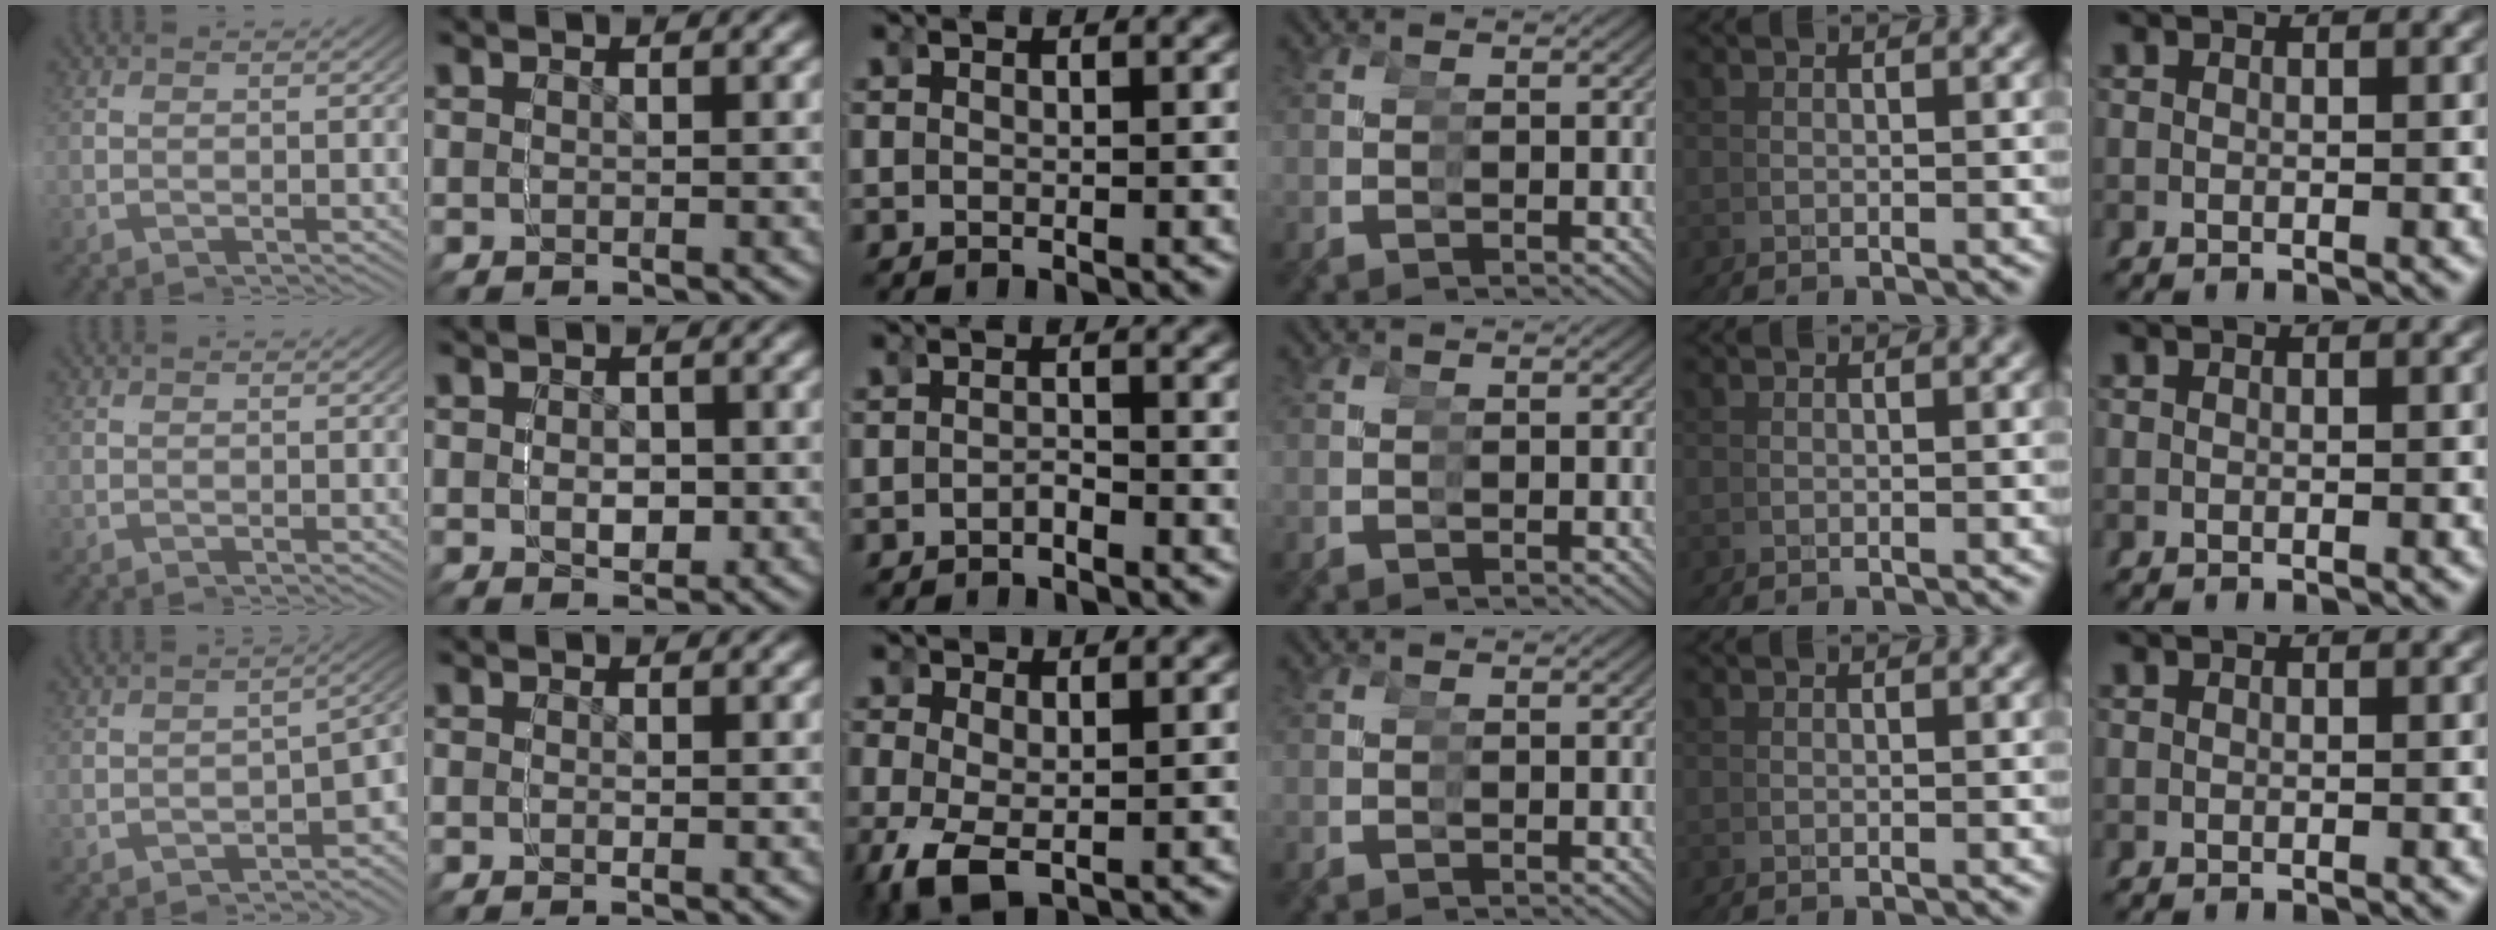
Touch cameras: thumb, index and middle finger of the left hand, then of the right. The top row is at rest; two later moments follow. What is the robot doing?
{"motion": "grasp_and_lifting", "object": "tape"}